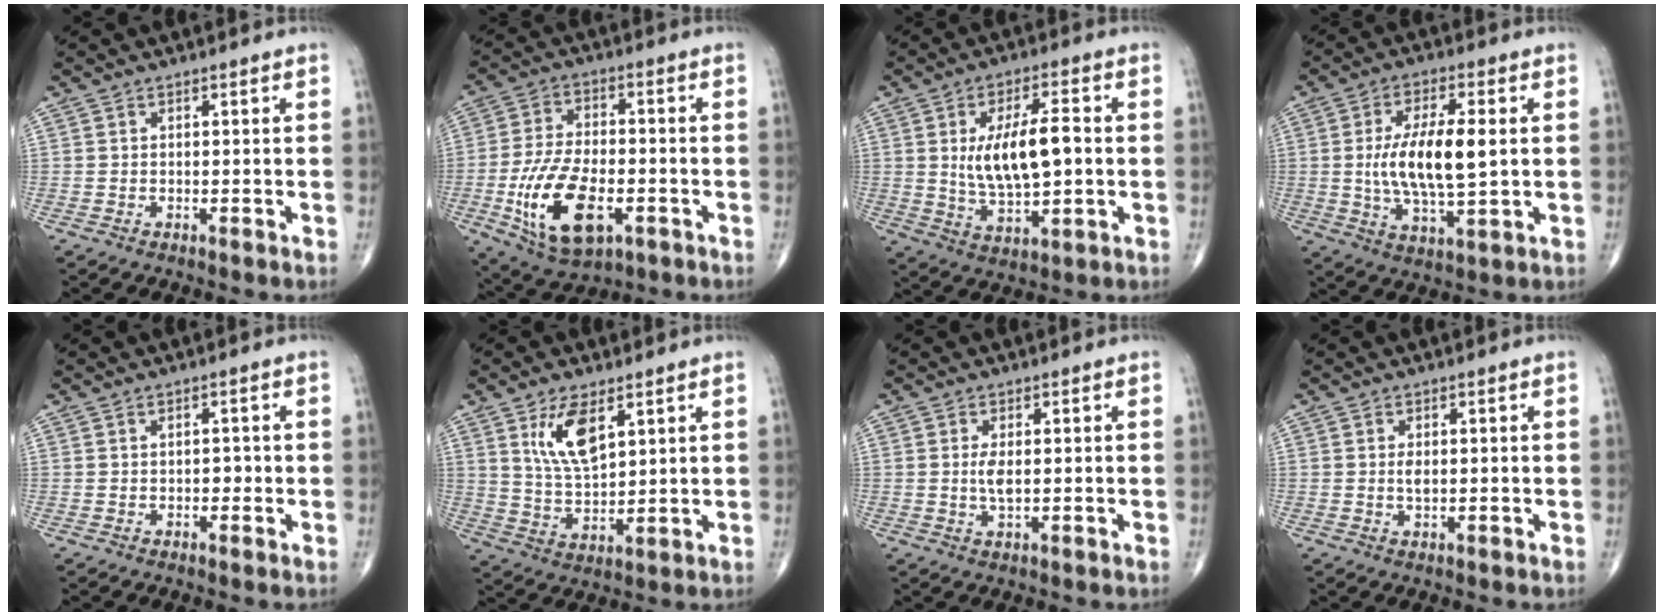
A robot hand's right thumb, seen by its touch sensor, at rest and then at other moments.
{"total": 16.0, "force": [-4.9, 8.2, 12.8], "torque": [-0.237, 0.008, -0.079]}
{"total": 12.8, "force": [0.8, 5.5, 11.6], "torque": [-0.193, 0.001, 0.021]}
{"total": 13.4, "force": [0.9, 5.0, 12.4], "torque": [-0.229, -0.008, 0.019]}
{"total": 1.2, "force": [-0.2, 0.9, 0.8], "torque": [-0.005, 0.003, -0.006]}
{"total": 9.5, "force": [4.4, 4.2, 7.3], "torque": [-0.124, -0.025, 0.092]}
{"total": 2.7, "force": [0.2, 1.0, 2.5], "torque": [-0.054, -0.006, 0.003]}
{"total": 1.6, "force": [0.1, 0.7, 1.4], "torque": [-0.025, -0.002, 0.002]}